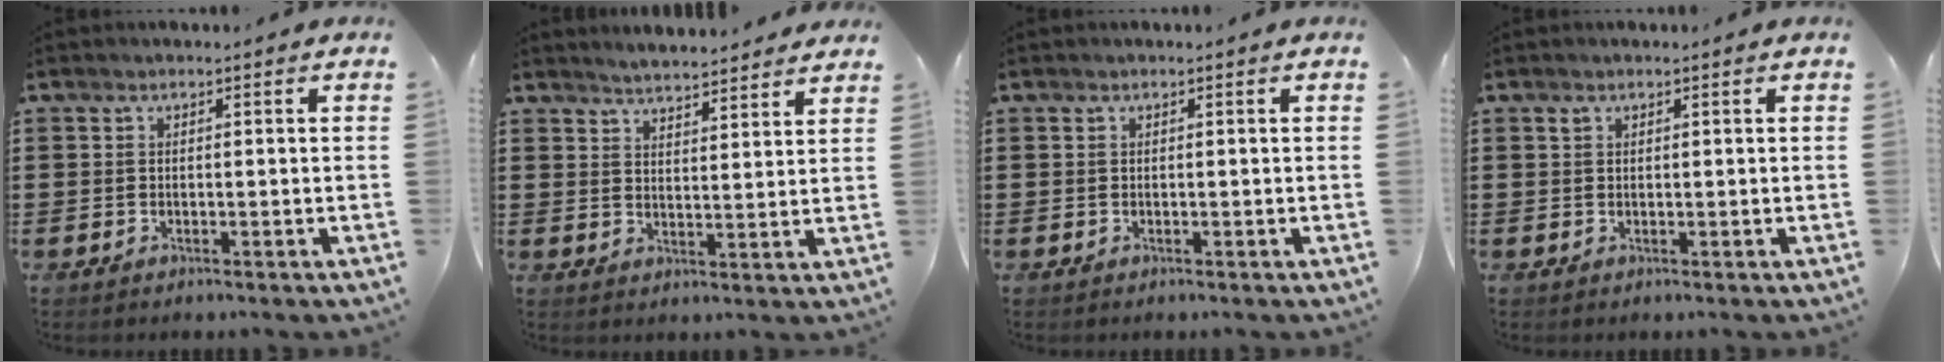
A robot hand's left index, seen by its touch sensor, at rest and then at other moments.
{"total": 3.7, "force": [3.7, -0.1, 0.0], "torque": [-0.013, -0.016, 0.068]}
{"total": 0.0}
{"total": 0.6, "force": [0.4, 0.4, 0.2], "torque": [-0.005, 0.002, 0.009]}